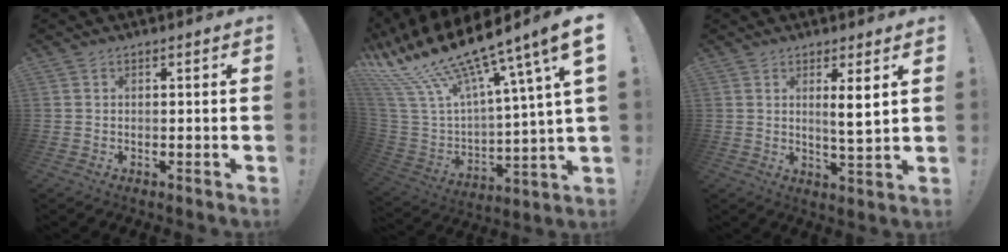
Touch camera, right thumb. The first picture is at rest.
{"total": 20.9, "force": [15.1, 7.2, 12.5], "torque": [-0.241, -0.114, 0.279]}
{"total": 5.2, "force": [2.4, 0.1, 4.7], "torque": [-0.063, -0.021, 0.032]}